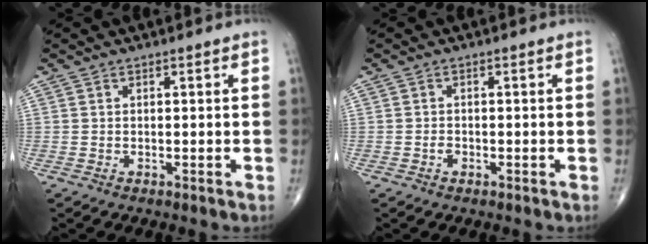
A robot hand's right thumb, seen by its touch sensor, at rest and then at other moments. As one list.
[{"total": 1.0, "force": [-0.5, 0.7, 0.6], "torque": [-0.007, 0.002, -0.010]}]